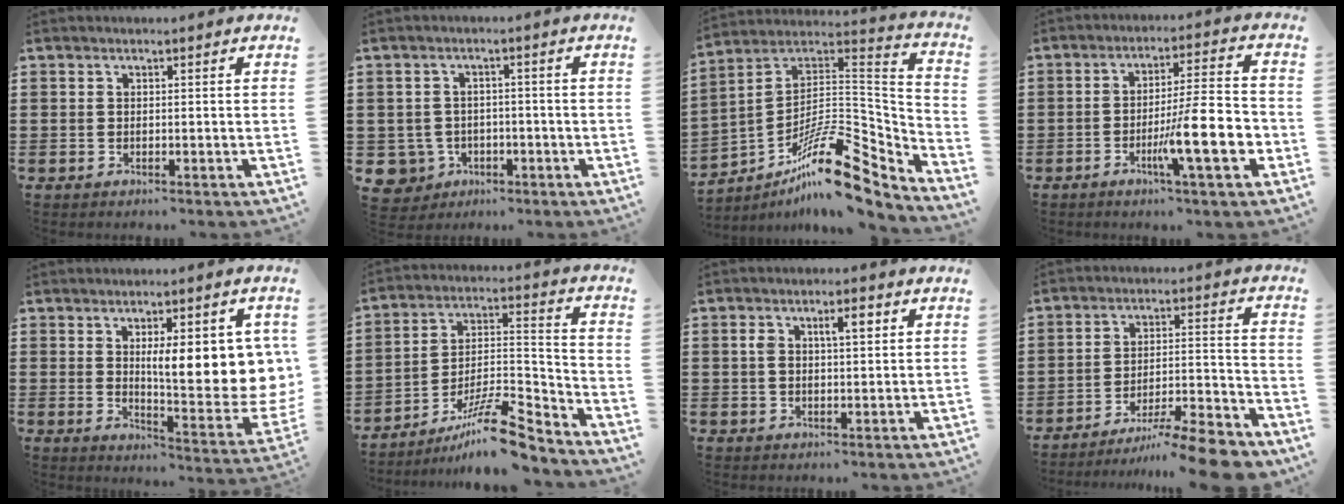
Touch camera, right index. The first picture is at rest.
{"total": 4.2, "force": [-1.9, 3.7, 0.9], "torque": [-0.040, 0.004, -0.040]}
{"total": 15.9, "force": [-10.5, 5.1, 10.9], "torque": [-0.166, 0.024, -0.188]}
{"total": 12.1, "force": [-4.2, 1.8, 11.2], "torque": [-0.177, -0.007, -0.075]}
{"total": 12.2, "force": [3.2, 3.8, 11.2], "torque": [-0.162, -0.020, 0.052]}
{"total": 11.2, "force": [-9.0, 1.5, 6.4], "torque": [-0.099, 0.025, -0.172]}
{"total": 4.0, "force": [1.2, 1.4, 3.5], "torque": [-0.057, 0.005, 0.013]}
{"total": 9.9, "force": [-8.5, 0.5, 5.0], "torque": [-0.065, 0.020, -0.163]}